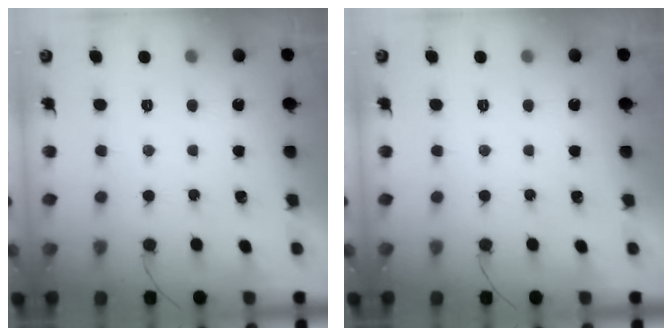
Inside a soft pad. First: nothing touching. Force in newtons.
{"total": 0.0}